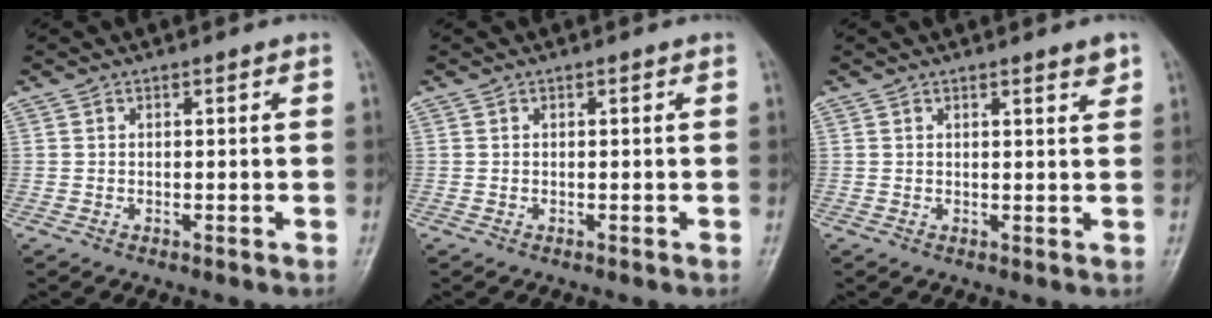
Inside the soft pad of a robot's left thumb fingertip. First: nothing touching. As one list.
[{"total": 0.0}, {"total": 2.1, "force": [1.5, 0.3, 1.4], "torque": [-0.017, -0.010, 0.020]}]